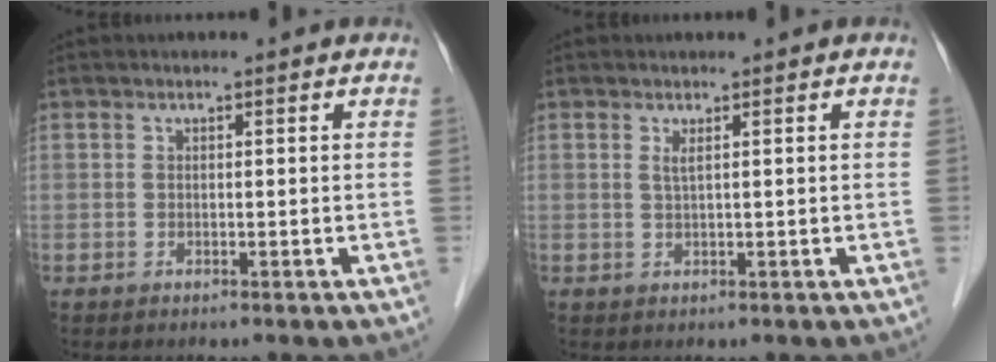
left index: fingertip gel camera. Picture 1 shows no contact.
{"total": 1.1, "force": [0.5, -0.1, 1.0], "torque": [-0.026, -0.004, 0.010]}